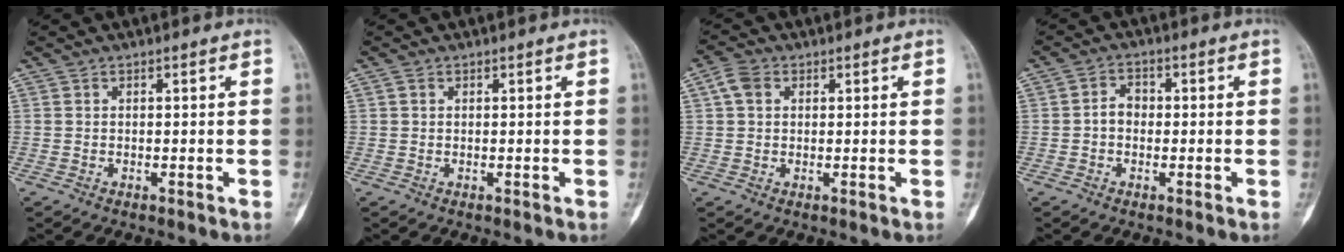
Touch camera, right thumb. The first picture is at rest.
{"total": 1.0, "force": [0.1, -1.0, -0.1], "torque": [-0.005, 0.002, 0.002]}
{"total": 2.4, "force": [1.0, 1.3, 1.8], "torque": [-0.040, 0.007, 0.019]}
{"total": 3.1, "force": [-0.5, 2.4, 1.9], "torque": [-0.019, 0.016, -0.015]}